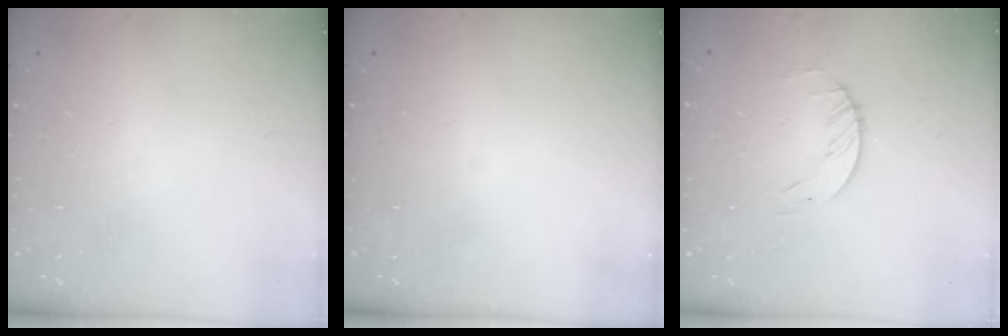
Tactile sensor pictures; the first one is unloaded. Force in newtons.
{"total": 0.0}
{"total": 1.7, "press": 1.7, "slide": 0.2}